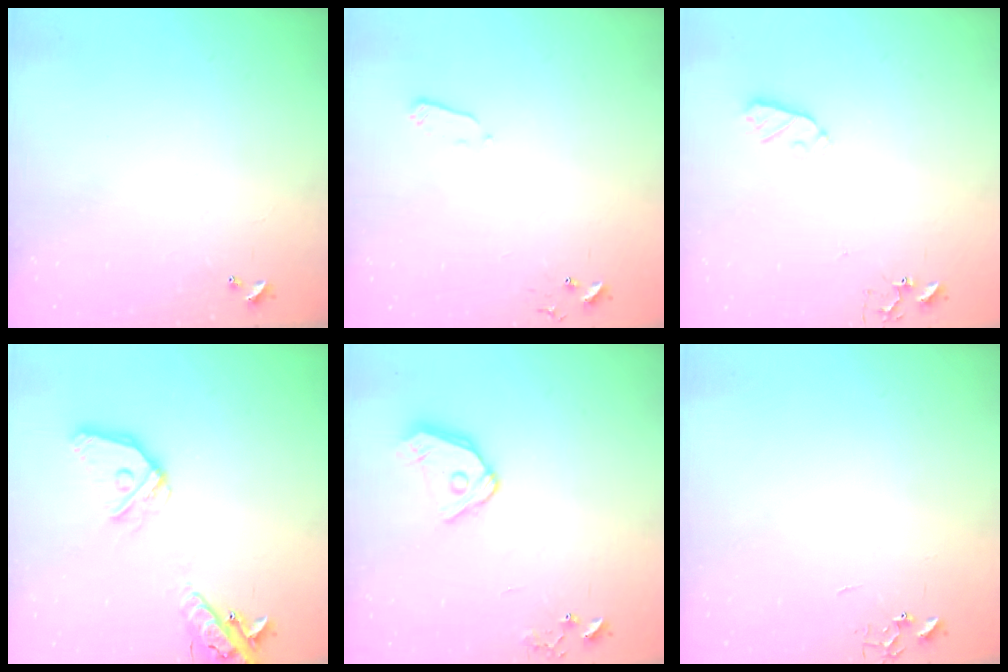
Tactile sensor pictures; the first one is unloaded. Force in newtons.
{"total": 3.5, "press": 3.4, "slide": 1.0}
{"total": 5.5, "press": 5.5, "slide": 0.5}
{"total": 18.2, "press": 18.0, "slide": 3.2}
{"total": 12.2, "press": 12.1, "slide": 1.5}
{"total": 0.0}